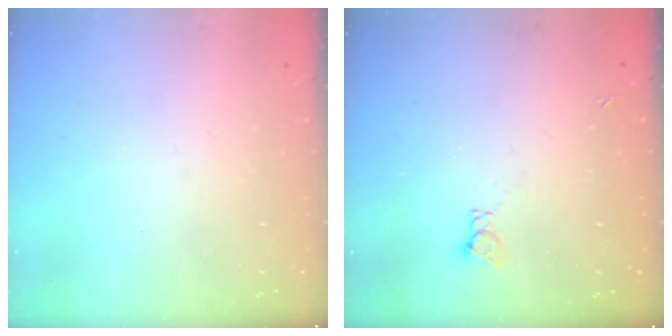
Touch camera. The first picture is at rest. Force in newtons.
{"total": 2.0, "press": 2.0, "slide": 0.3}